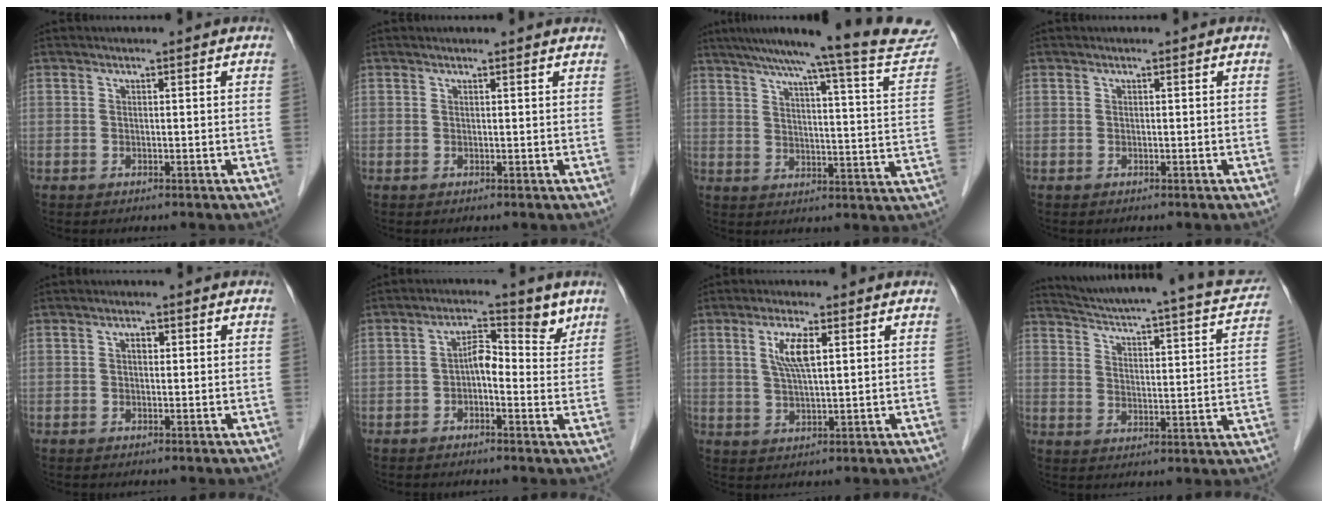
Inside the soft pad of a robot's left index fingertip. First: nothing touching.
{"total": 2.2, "force": [2.1, 0.2, 0.5], "torque": [-0.012, 0.007, 0.017]}
{"total": 23.9, "force": [21.2, -0.2, 10.8], "torque": [-0.159, -0.048, 0.262]}
{"total": 0.0}
{"total": 1.0, "force": [0.2, 0.7, 0.8], "torque": [-0.013, 0.006, 0.002]}
{"total": 5.1, "force": [1.3, 2.5, 4.2], "torque": [-0.064, 0.024, 0.014]}
{"total": 5.2, "force": [1.7, 0.9, 4.8], "torque": [-0.099, 0.003, 0.037]}
{"total": 20.8, "force": [18.6, 2.5, 8.9], "torque": [-0.138, -0.028, 0.232]}